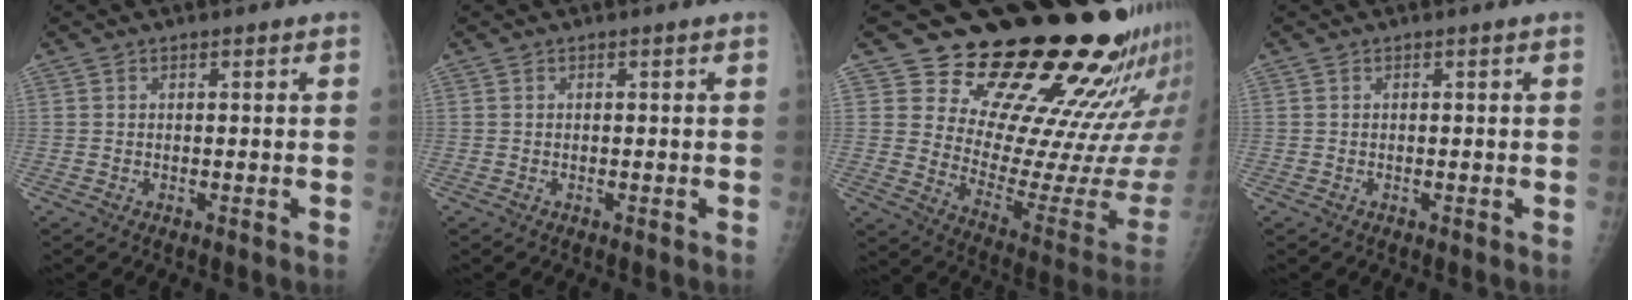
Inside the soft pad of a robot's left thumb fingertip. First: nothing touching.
{"total": 0.0}
{"total": 23.2, "force": [16.8, 6.3, 14.6], "torque": [-0.173, -0.156, 0.242]}
{"total": 0.0}